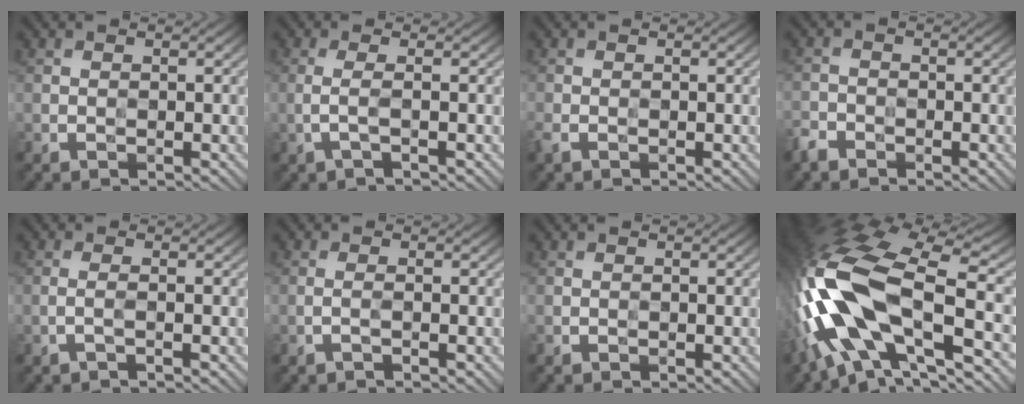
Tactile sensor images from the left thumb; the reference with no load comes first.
{"total": 2.3, "force": [-0.3, 0.5, 2.2], "torque": [-0.040, 0.008, -0.016]}
{"total": 1.3, "force": [-0.9, 0.6, 0.7], "torque": [-0.024, -0.005, -0.022]}
{"total": 2.2, "force": [-1.8, 1.1, 0.6], "torque": [-0.013, -0.002, -0.045]}
{"total": 1.4, "force": [-0.4, 0.2, 1.3], "torque": [-0.022, 0.007, -0.014]}
{"total": 1.1, "force": [-0.3, 0.1, 1.0], "torque": [-0.018, 0.005, -0.011]}
{"total": 0.0}
{"total": 19.7, "force": [-3.8, 9.2, 17.0], "torque": [-0.377, -0.006, -0.070]}